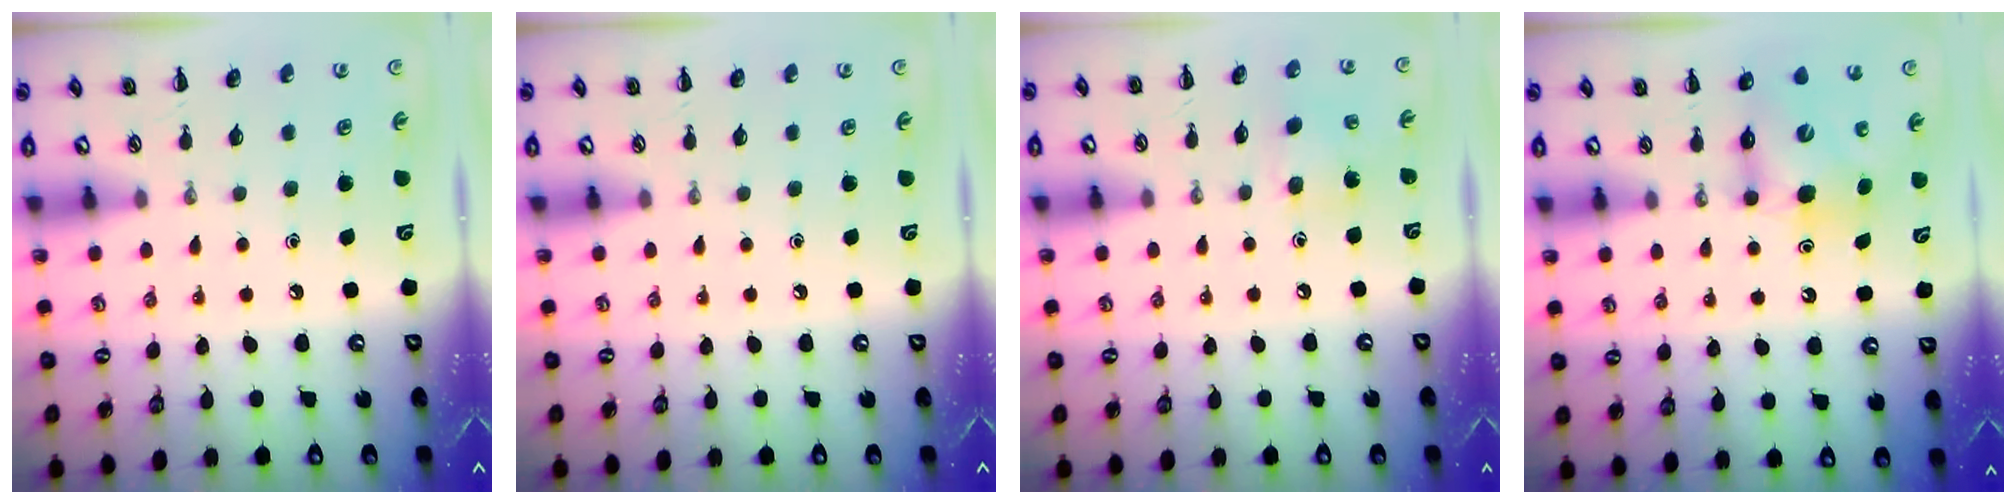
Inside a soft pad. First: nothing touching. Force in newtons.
{"total": 0.0}
{"total": 5.9, "press": 5.7, "slide": 1.4}
{"total": 6.5, "press": 6.5, "slide": 0.8}